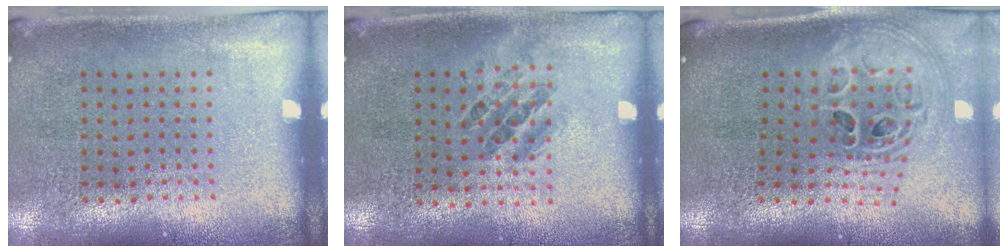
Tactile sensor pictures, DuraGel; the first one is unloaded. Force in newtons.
{"total": 0.9, "press": 0.8, "slide": 0.5}
{"total": 1.9, "press": 1.6, "slide": 1.1}